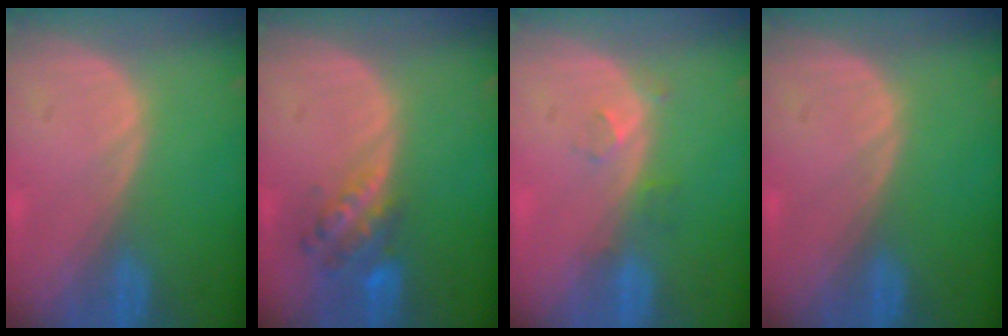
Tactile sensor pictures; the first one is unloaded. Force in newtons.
{"total": 5.7, "press": 5.0, "slide": 2.8}
{"total": 2.7, "press": 2.3, "slide": 1.5}
{"total": 0.0}